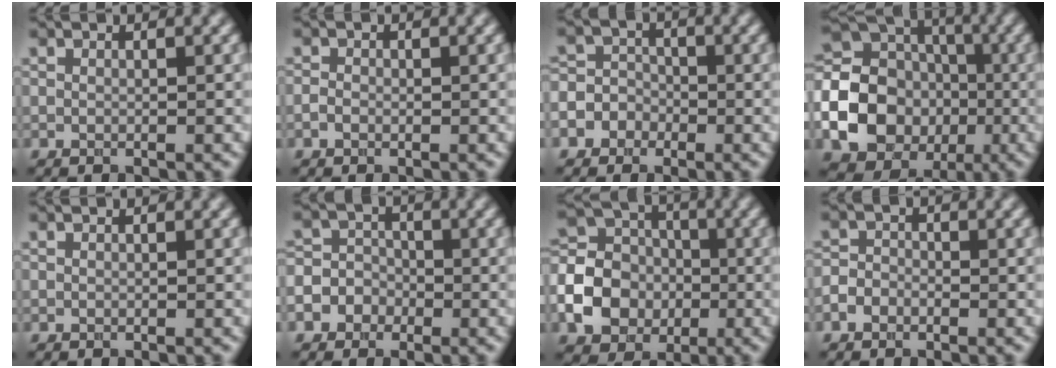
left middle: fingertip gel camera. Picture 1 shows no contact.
{"total": 0.8, "force": [-0.3, 0.6, 0.4], "torque": [-0.009, -0.001, -0.008]}
{"total": 5.4, "force": [-2.6, 4.6, 1.0], "torque": [0.006, 0.005, -0.066]}
{"total": 20.0, "force": [-4.4, 18.3, 6.9], "torque": [-0.169, -0.016, -0.113]}
{"total": 0.0}
{"total": 6.0, "force": [-2.8, 5.2, 1.1], "torque": [-0.002, 0.006, -0.070]}
{"total": 7.0, "force": [-2.0, 5.8, 3.3], "torque": [-0.072, 0.009, -0.052]}
{"total": 1.8, "force": [-1.0, 1.4, 0.7], "torque": [0.001, 0.005, -0.025]}